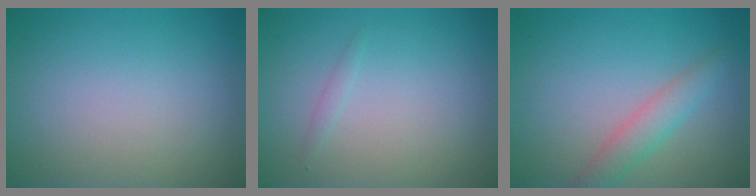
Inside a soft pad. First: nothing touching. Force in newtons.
{"total": 0.5, "press": 0.5, "slide": 0.1}
{"total": 2.7, "press": 2.7, "slide": 0.1}